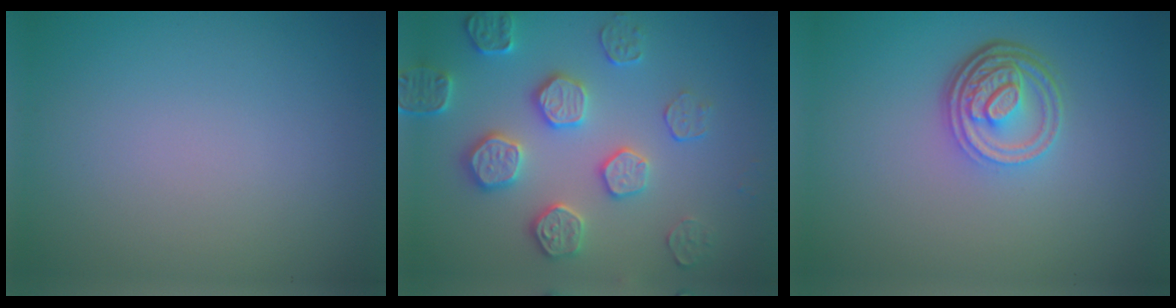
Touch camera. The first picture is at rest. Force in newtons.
{"total": 4.6, "press": 4.2, "slide": 1.7}
{"total": 4.7, "press": 3.5, "slide": 3.2}